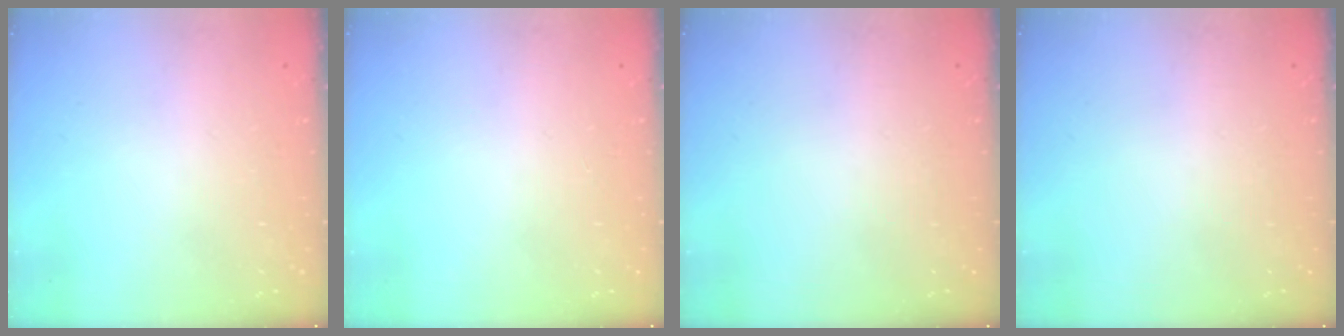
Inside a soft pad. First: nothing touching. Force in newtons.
{"total": 0.0}
{"total": 0.0}
{"total": 0.0}